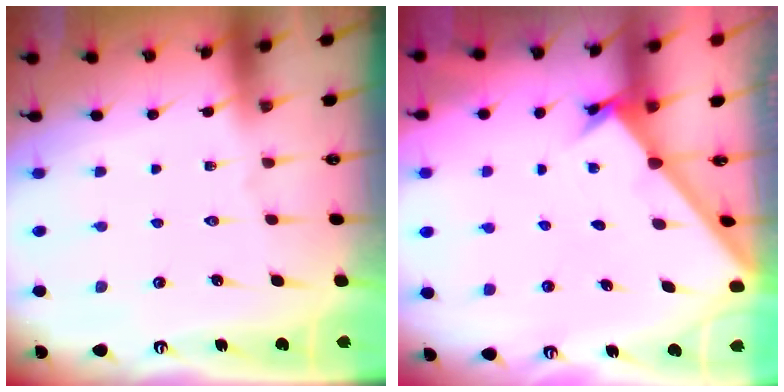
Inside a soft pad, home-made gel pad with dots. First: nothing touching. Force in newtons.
{"total": 1.6, "press": 1.6, "slide": 0.1}